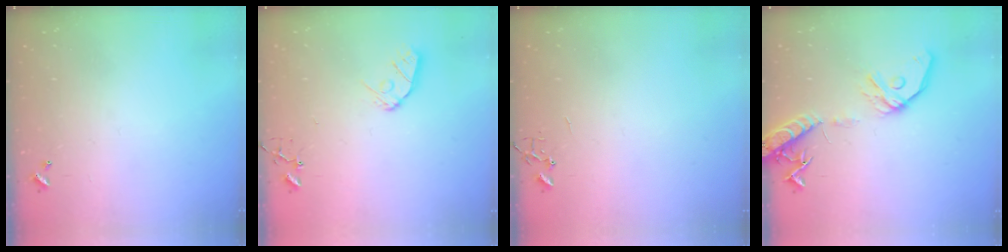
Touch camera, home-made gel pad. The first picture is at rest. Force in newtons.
{"total": 8.6, "press": 8.5, "slide": 0.7}
{"total": 0.0}
{"total": 15.4, "press": 15.2, "slide": 2.8}